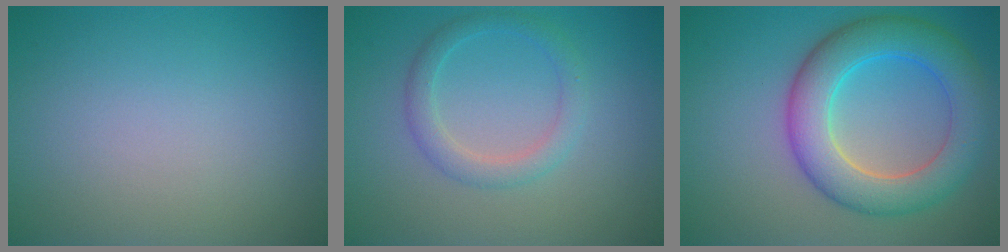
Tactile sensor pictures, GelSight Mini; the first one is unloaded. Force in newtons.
{"total": 2.4, "press": 2.4, "slide": 0.1}
{"total": 7.4, "press": 7.4, "slide": 0.5}